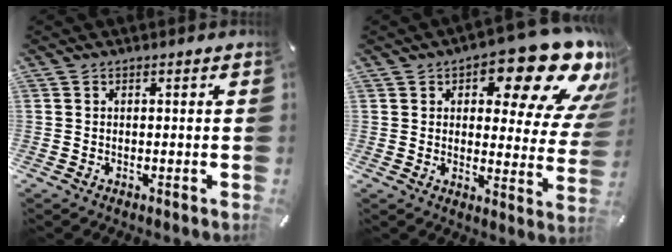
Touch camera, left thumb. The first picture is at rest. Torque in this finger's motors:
{"motor_torque": [2.50, 2.50, 1.49, -1.28, 0.27]}